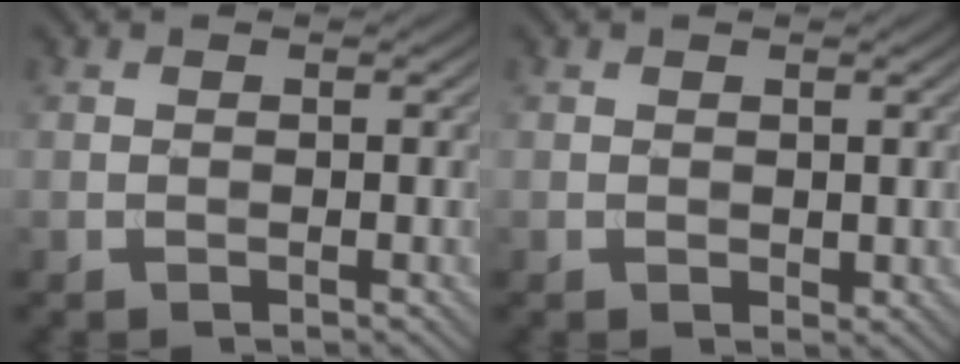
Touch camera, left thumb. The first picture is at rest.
{"total": 0.7, "force": [0.3, 0.5, 0.4], "torque": [-0.007, -0.003, 0.008]}